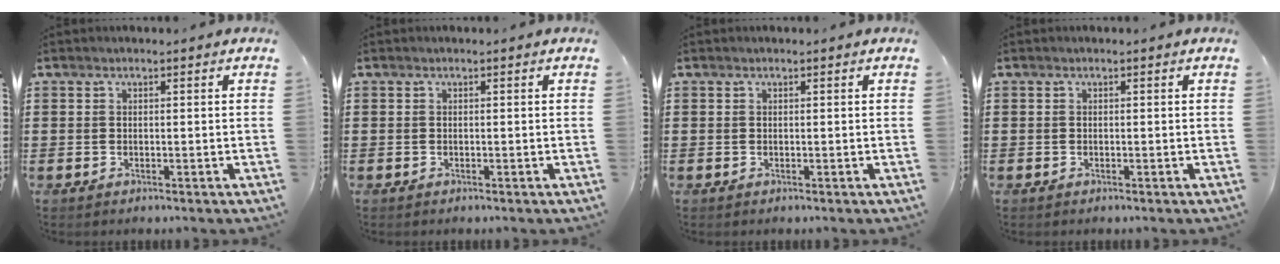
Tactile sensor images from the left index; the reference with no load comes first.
{"total": 0.0}
{"total": 0.0}
{"total": 0.0}